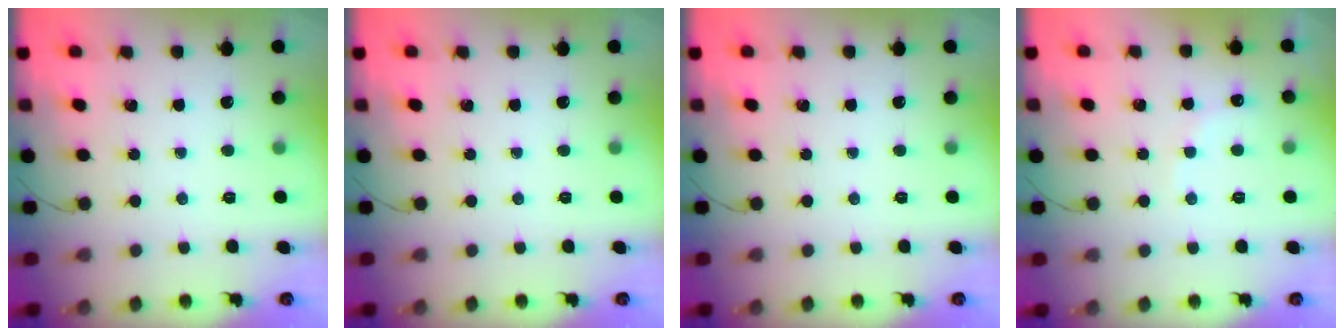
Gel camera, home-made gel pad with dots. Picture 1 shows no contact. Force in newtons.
{"total": 0.0}
{"total": 0.0}
{"total": 7.7, "press": 7.6, "slide": 1.3}